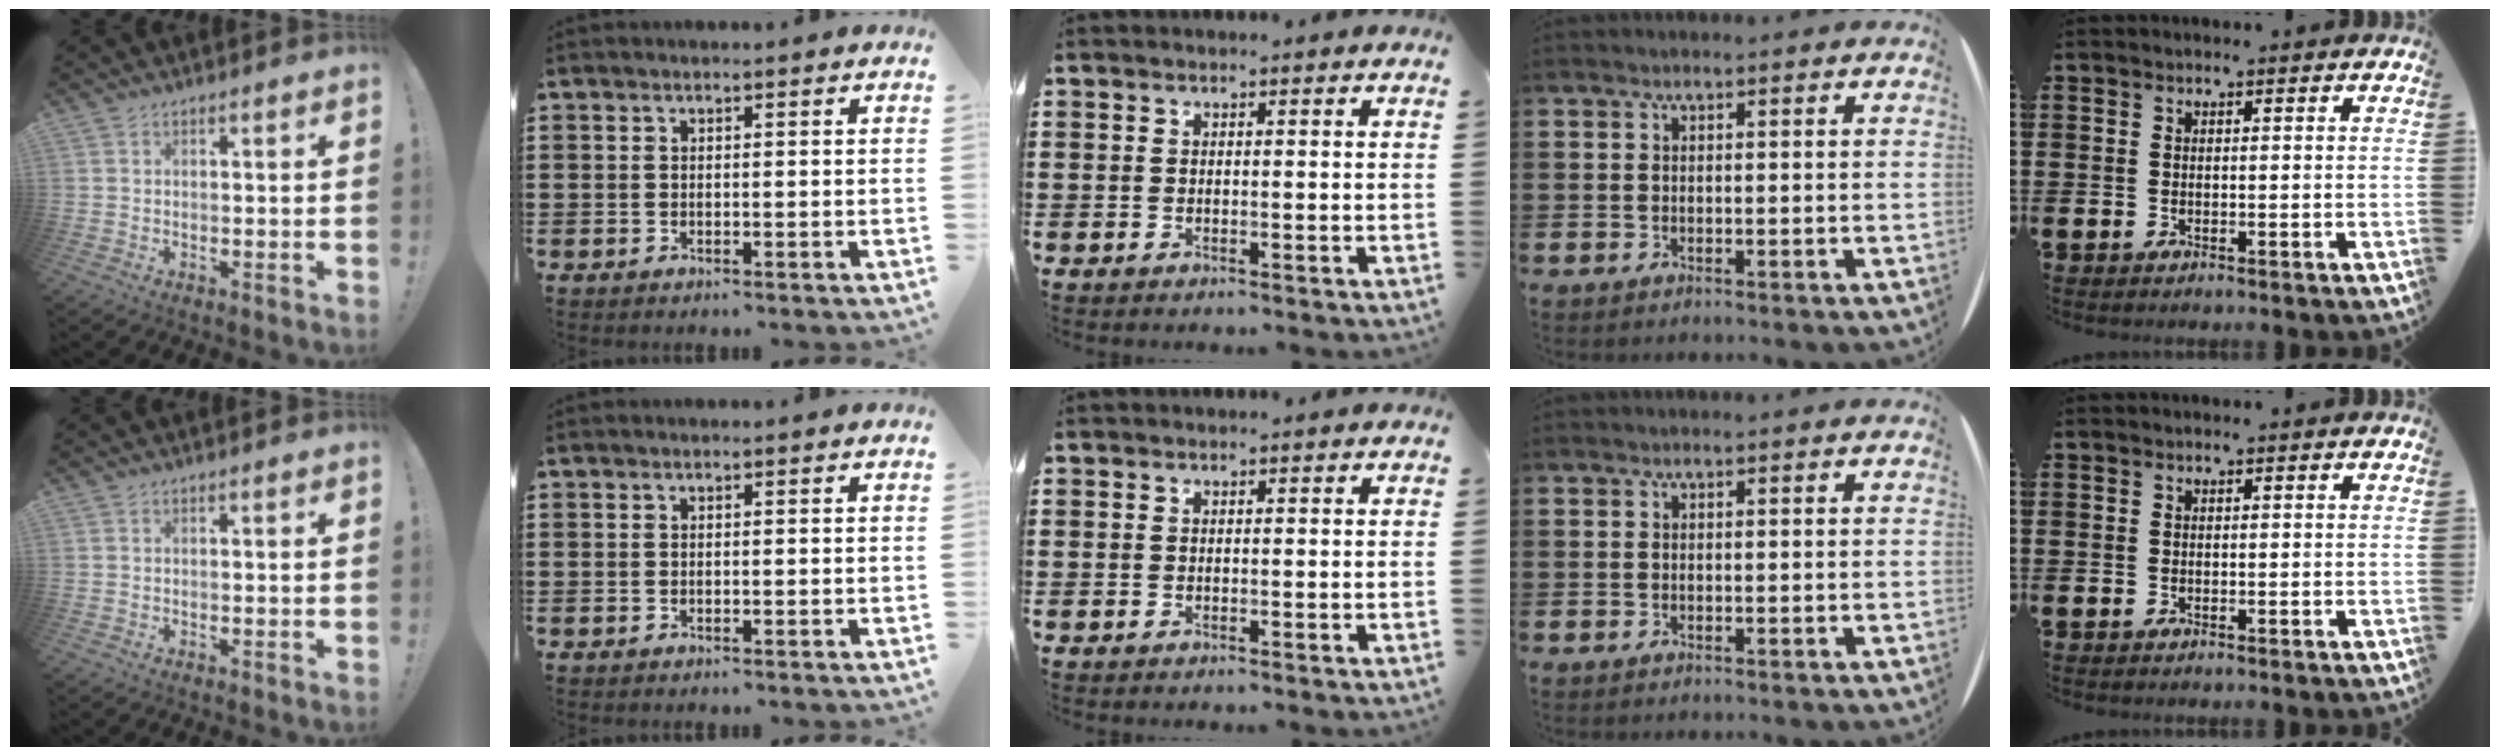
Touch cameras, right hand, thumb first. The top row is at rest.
{}